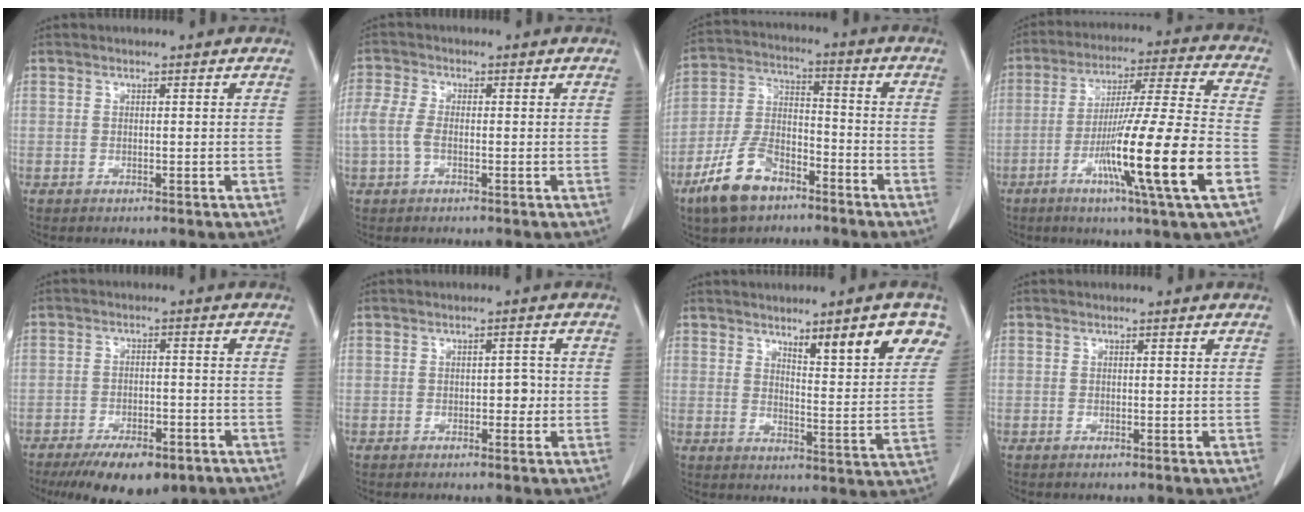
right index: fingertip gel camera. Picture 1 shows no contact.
{"total": 3.6, "force": [-0.8, 1.7, 3.0], "torque": [-0.084, 0.009, -0.020]}
{"total": 11.5, "force": [-7.4, 5.5, 6.9], "torque": [-0.154, -0.002, -0.145]}
{"total": 19.0, "force": [-6.7, -1.1, 17.7], "torque": [-0.308, -0.020, -0.118]}
{"total": 11.6, "force": [-8.2, 4.4, 6.9], "torque": [-0.103, -0.008, -0.123]}
{"total": 1.9, "force": [-0.4, 1.1, 1.5], "torque": [-0.014, 0.005, -0.005]}
{"total": 11.3, "force": [6.7, 1.4, 8.9], "torque": [-0.111, -0.004, 0.091]}
{"total": 0.0}